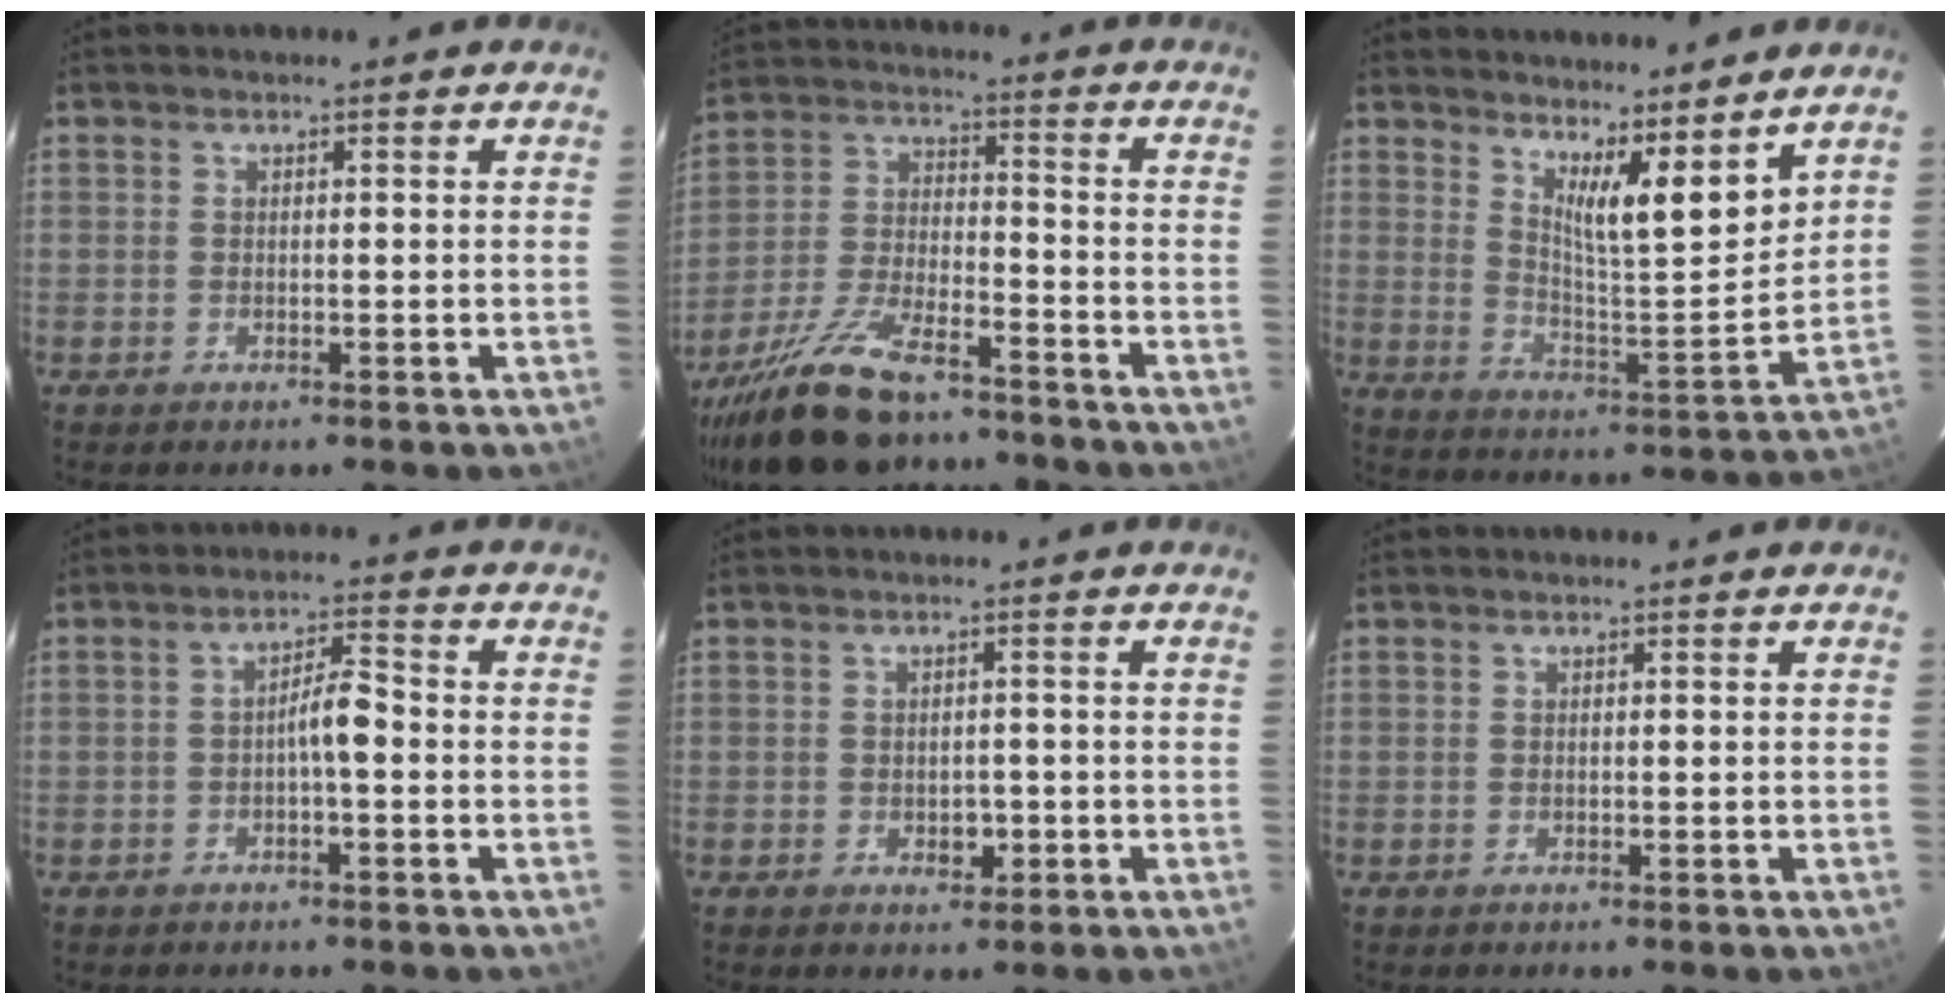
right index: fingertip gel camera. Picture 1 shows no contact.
{"total": 15.4, "force": [-12.0, 4.3, 8.7], "torque": [-0.186, -0.008, -0.217]}
{"total": 9.2, "force": [6.6, 1.1, 6.3], "torque": [-0.109, -0.016, 0.124]}
{"total": 4.1, "force": [-0.9, 0.8, 3.9], "torque": [-0.062, 0.014, -0.013]}
{"total": 2.5, "force": [-0.9, 1.5, 1.7], "torque": [-0.023, 0.003, -0.007]}
{"total": 0.0}